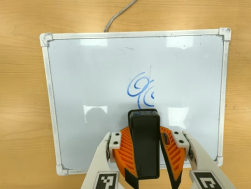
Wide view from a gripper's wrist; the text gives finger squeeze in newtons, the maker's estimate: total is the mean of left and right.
{"total": 10.4, "left": 9.6, "right": 11.2}